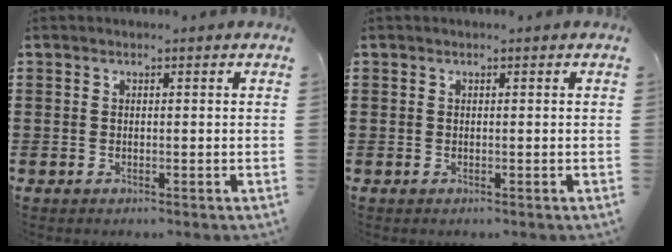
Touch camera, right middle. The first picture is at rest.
{"total": 0.0}